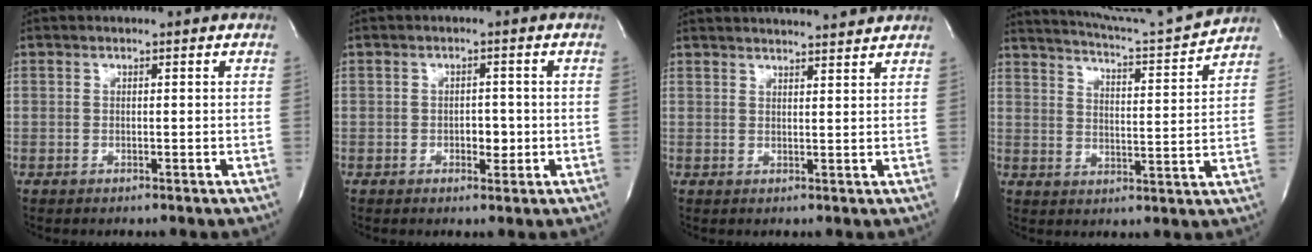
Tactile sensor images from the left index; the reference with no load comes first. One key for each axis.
{"total": 2.4, "fx": -0.6, "fy": 1.4, "fz": 1.8, "tx": -0.023, "ty": 0.003, "tz": -0.005}
{"total": 10.6, "fx": 10.1, "fy": 0.6, "fz": 3.2, "tx": -0.053, "ty": 0.018, "tz": 0.129}
{"total": 13.0, "fx": 12.6, "fy": -2.2, "fz": 2.6, "tx": -0.052, "ty": -0.043, "tz": 0.182}